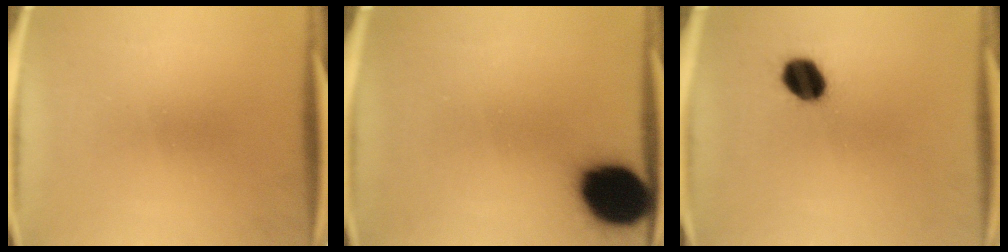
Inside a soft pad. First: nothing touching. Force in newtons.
{"total": 17.1}
{"total": 7.6}